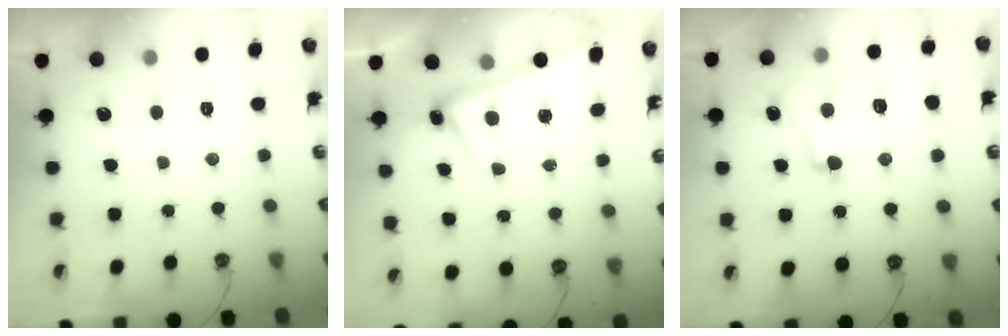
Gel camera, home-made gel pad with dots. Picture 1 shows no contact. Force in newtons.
{"total": 2.8, "press": 2.8, "slide": 0.4}
{"total": 6.8, "press": 6.7, "slide": 1.2}